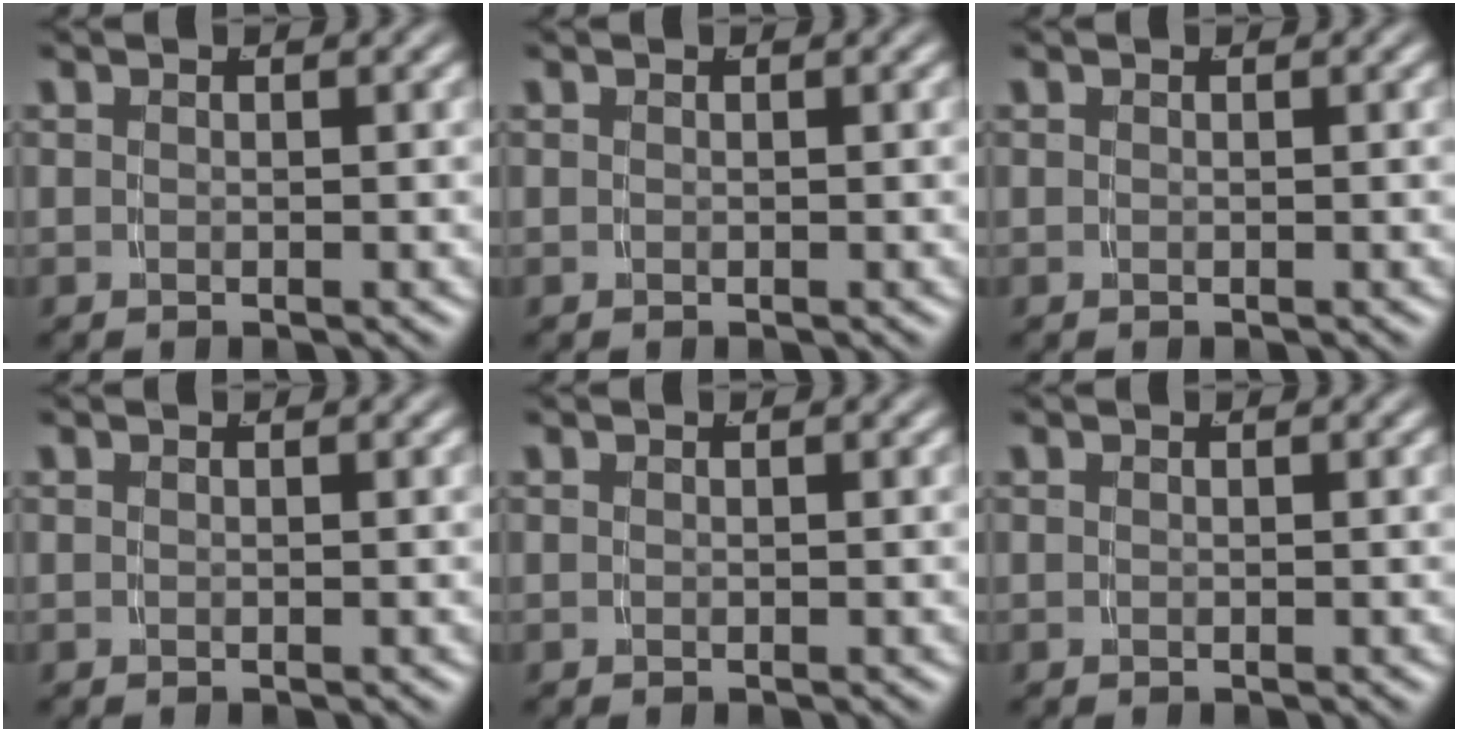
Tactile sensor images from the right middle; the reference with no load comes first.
{"total": 0.0}
{"total": 0.0}
{"total": 0.0}
{"total": 0.0}
{"total": 0.0}